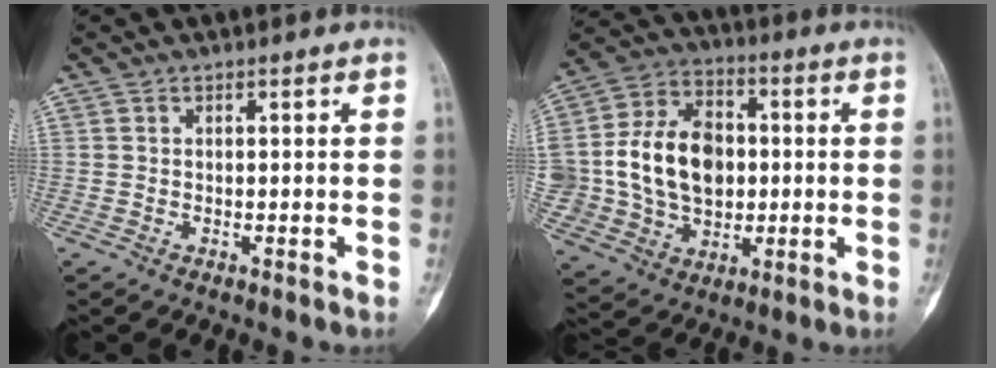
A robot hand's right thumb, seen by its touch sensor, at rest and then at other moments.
{"total": 18.3, "force": [0.4, 13.8, 12.1], "torque": [-0.191, 0.023, 0.018]}